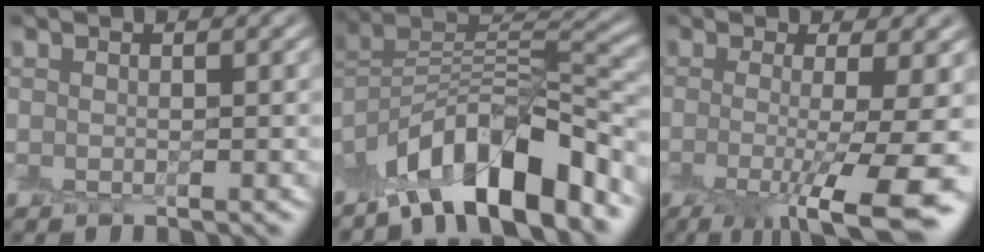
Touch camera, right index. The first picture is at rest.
{"total": 10.6, "force": [-7.4, 3.3, 6.9], "torque": [-0.098, 0.021, -0.140]}
{"total": 9.9, "force": [-2.0, 2.5, 9.3], "torque": [-0.136, -0.010, -0.022]}